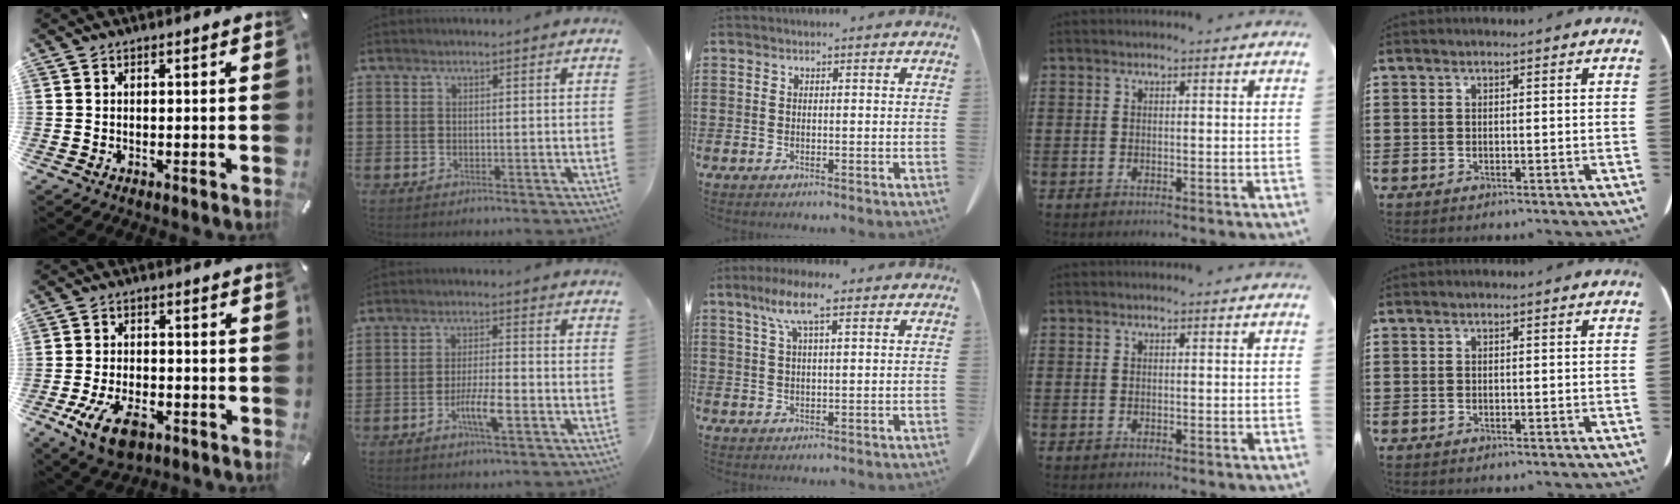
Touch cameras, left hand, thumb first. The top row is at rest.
{"thumb": {"total": 9.8, "force": [-4.7, 5.5, 6.7], "torque": [-0.136, 0.008, -0.085]}, "index": {"total": 5.4, "force": [-2.2, 1.1, 4.8], "torque": [-0.091, -0.001, -0.041]}, "middle": {"total": 6.6, "force": [3.6, 1.3, 5.4], "torque": [-0.114, 0.009, 0.061]}}